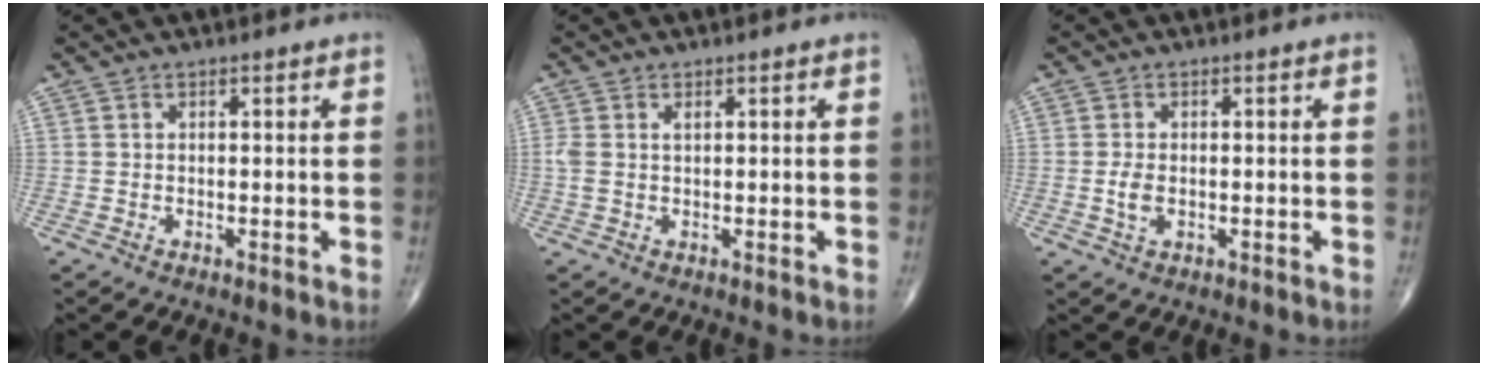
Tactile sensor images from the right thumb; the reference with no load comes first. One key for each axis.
{"total": 2.2, "fx": 0.6, "fy": 1.1, "fz": 1.8, "tx": -0.057, "ty": 0.012, "tz": 0.016}
{"total": 2.7, "fx": -0.3, "fy": 1.5, "fz": 2.2, "tx": -0.048, "ty": -0.004, "tz": -0.006}